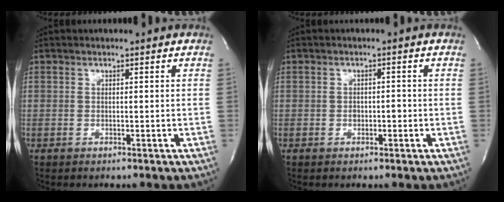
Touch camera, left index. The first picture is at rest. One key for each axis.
{"total": 1.5, "fx": -0.7, "fy": 0.9, "fz": 1.0, "tx": -0.013, "ty": 0.000, "tz": -0.010}